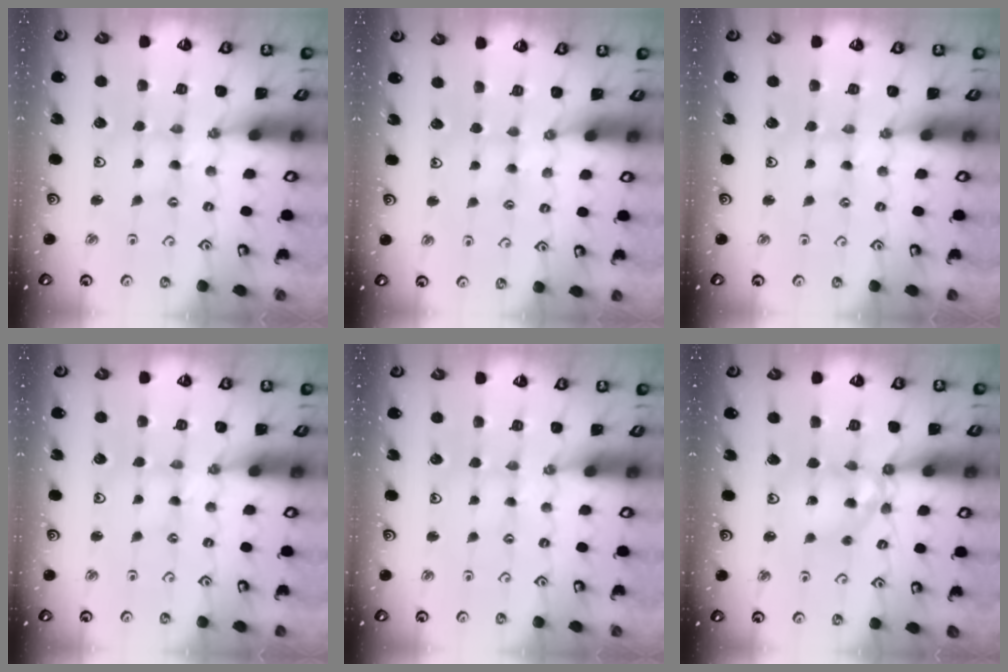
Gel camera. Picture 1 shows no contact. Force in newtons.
{"total": 2.8, "press": 2.8, "slide": 0.4}
{"total": 1.2, "press": 1.1, "slide": 0.3}
{"total": 0.0}
{"total": 1.2, "press": 1.2, "slide": 0.2}
{"total": 11.8, "press": 11.7, "slide": 1.1}